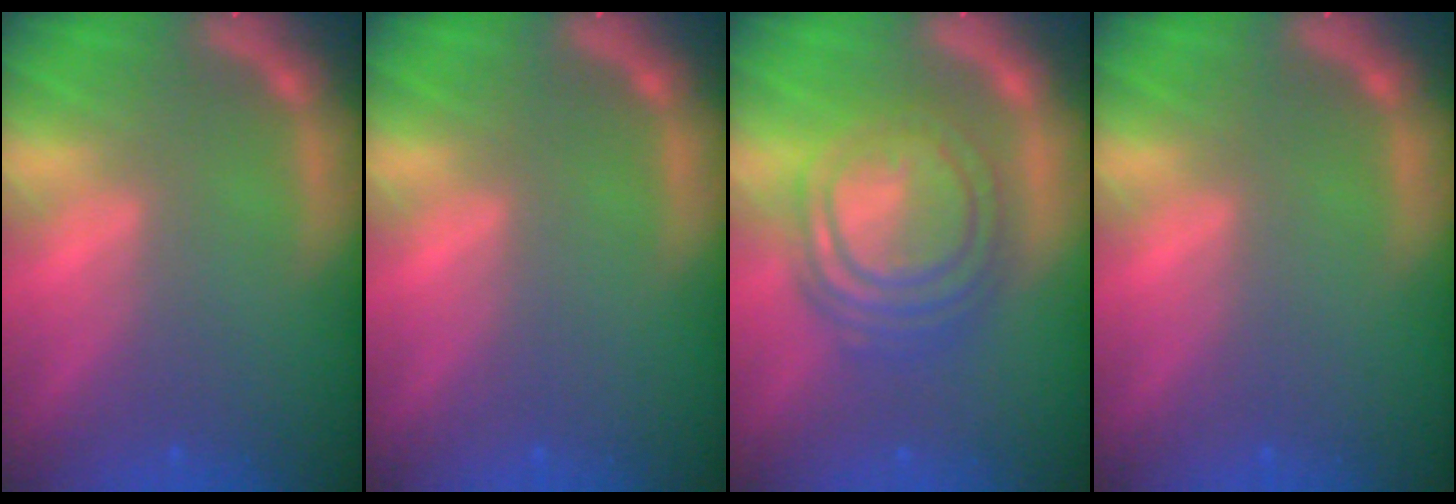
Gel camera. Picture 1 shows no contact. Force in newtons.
{"total": 0.0}
{"total": 9.5}
{"total": 0.0}